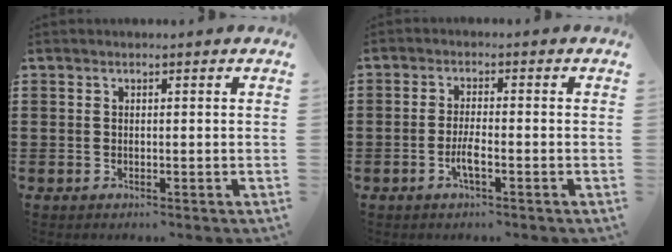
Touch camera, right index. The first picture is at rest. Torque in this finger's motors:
{"motor_torque": [0.56, -0.35, 0.10, 0.05]}